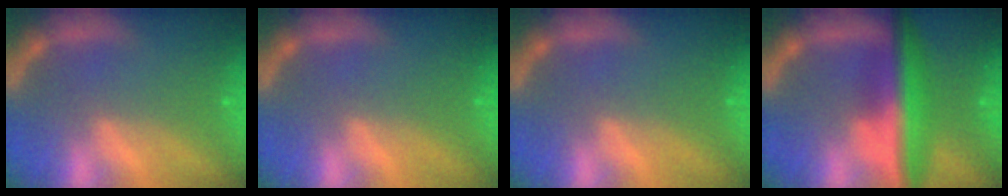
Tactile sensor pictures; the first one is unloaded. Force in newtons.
{"total": 0.0}
{"total": 0.0}
{"total": 8.5}